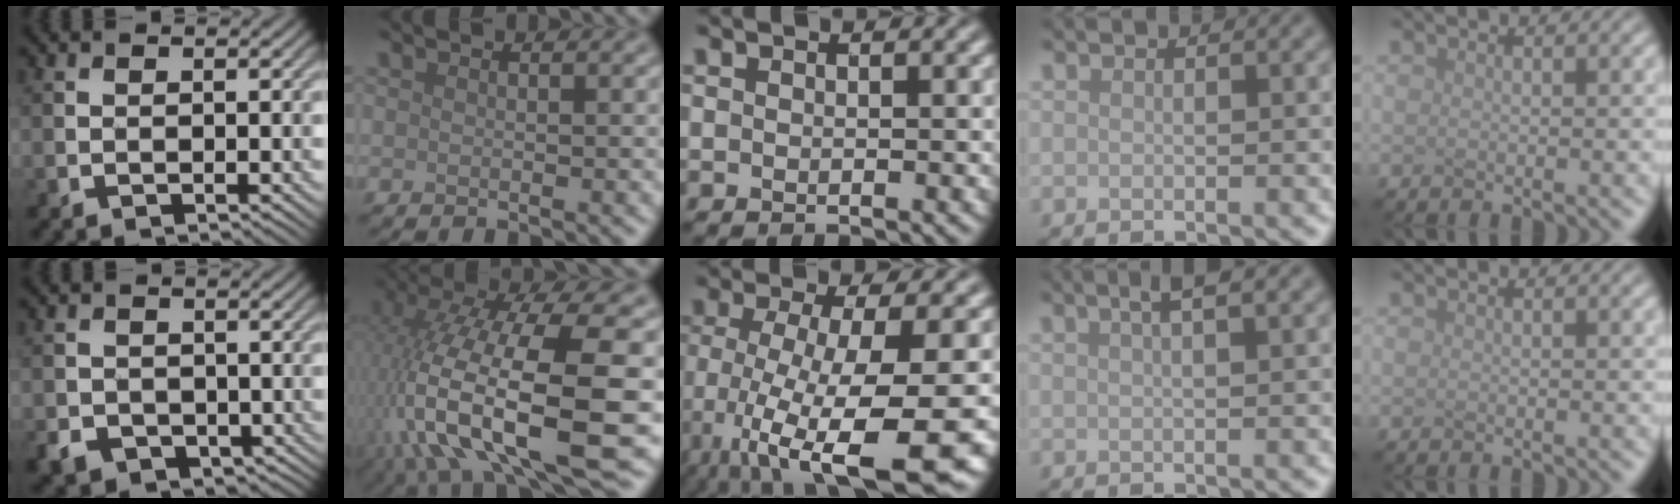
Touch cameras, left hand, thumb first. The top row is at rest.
{"thumb": {"total": 4.5, "force": [-1.9, 3.8, 1.5], "torque": [-0.038, -0.008, -0.034]}, "index": {"total": 14.5, "force": [-3.0, 4.7, 13.4], "torque": [-0.250, -0.004, -0.043]}, "middle": {"total": 12.9, "force": [-4.7, 3.5, 11.5], "torque": [-0.194, -0.034, -0.061]}, "ring": {"total": 2.3, "force": [1.1, 0.5, 1.9], "torque": [-0.024, 0.008, 0.015]}}